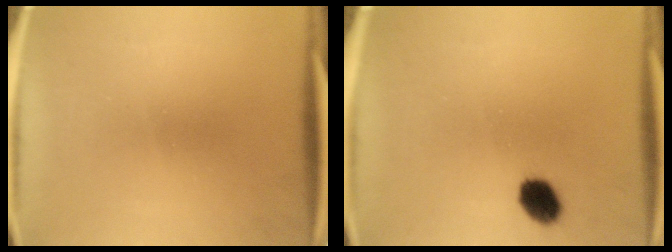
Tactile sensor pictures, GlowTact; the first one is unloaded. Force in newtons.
{"total": 5.3}